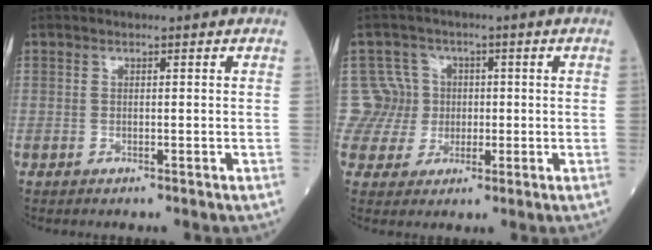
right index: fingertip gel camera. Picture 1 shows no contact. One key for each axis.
{"total": 6.5, "fx": 0.7, "fy": 6.4, "fz": -0.4, "tx": 0.022, "ty": 0.020, "tz": 0.016}